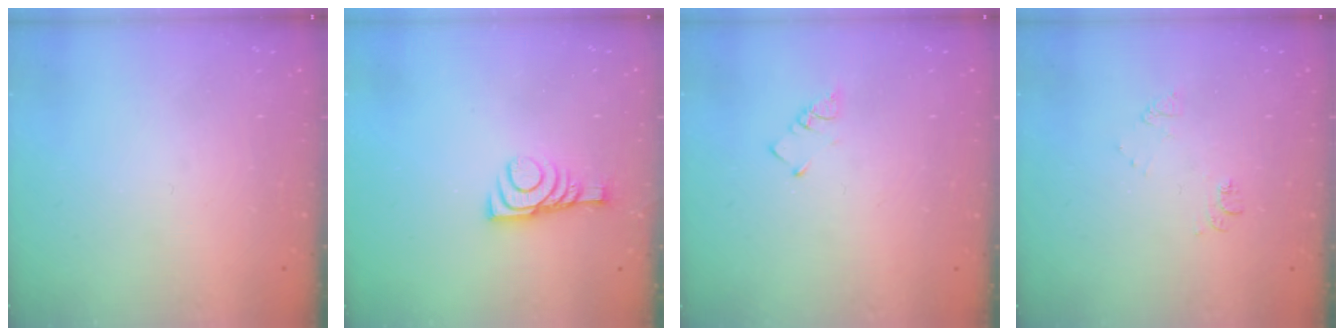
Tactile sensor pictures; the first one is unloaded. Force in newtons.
{"total": 9.2, "press": 9.2, "slide": 0.2}
{"total": 1.9, "press": 1.9, "slide": 0.3}
{"total": 6.9, "press": 6.8, "slide": 0.8}